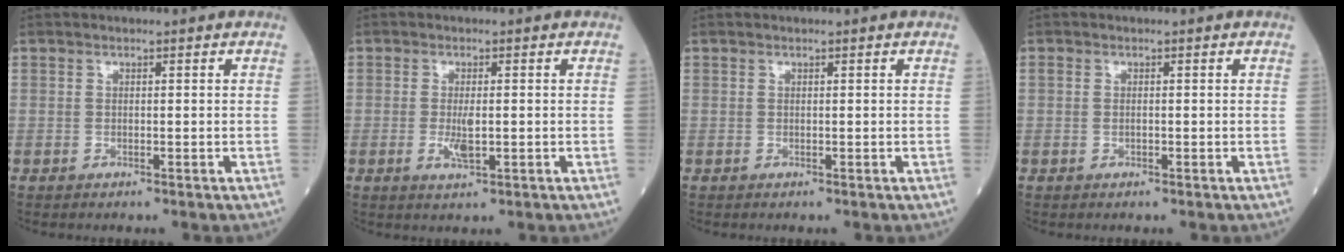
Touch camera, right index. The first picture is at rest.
{"total": 3.3, "force": [-0.5, 0.8, 3.1], "torque": [-0.065, -0.005, -0.008]}
{"total": 0.0}
{"total": 0.9, "force": [-0.1, 0.6, 0.6], "torque": [-0.016, 0.004, -0.001]}